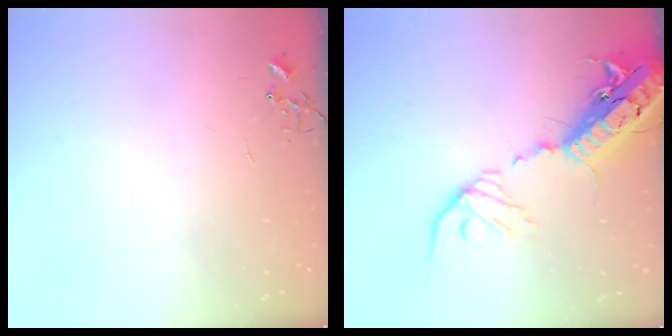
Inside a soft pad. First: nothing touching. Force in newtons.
{"total": 23.9, "press": 23.3, "slide": 5.5}